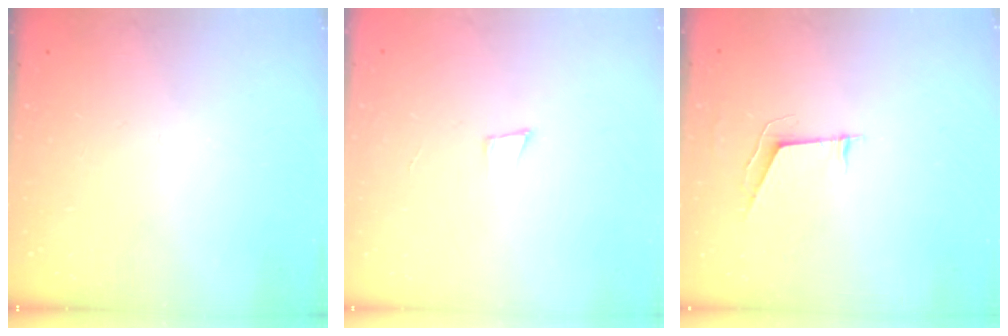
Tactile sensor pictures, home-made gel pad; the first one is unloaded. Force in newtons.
{"total": 3.7, "press": 2.5, "slide": 2.6}
{"total": 5.4, "press": 4.9, "slide": 2.4}